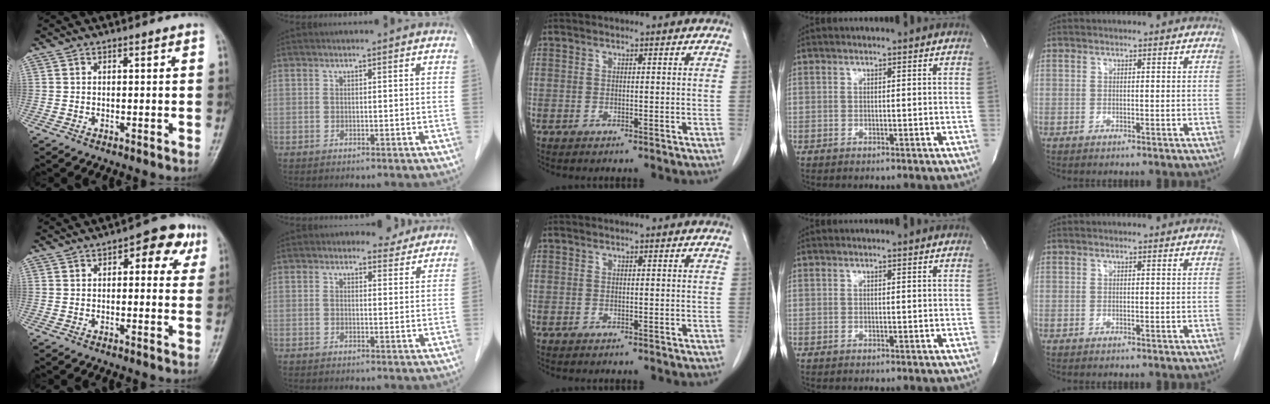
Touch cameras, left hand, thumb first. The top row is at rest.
{"thumb": {"total": 7.8, "force": [3.0, 4.1, 5.9], "torque": [-0.035, 0.008, 0.026]}, "index": {"total": 3.0, "force": [2.5, 1.6, 0.3], "torque": [-0.004, -0.002, 0.025]}}